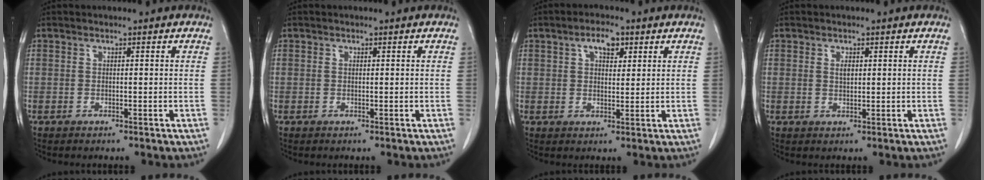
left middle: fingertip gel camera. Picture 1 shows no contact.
{"total": 0.0}
{"total": 4.3, "force": [2.1, 1.9, 3.1], "torque": [-0.055, 0.008, 0.035]}
{"total": 1.3, "force": [0.5, 0.7, 1.0], "torque": [-0.019, -0.002, 0.011]}